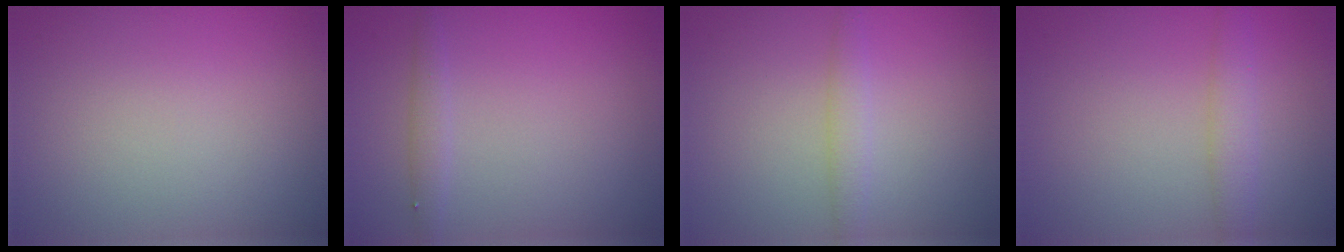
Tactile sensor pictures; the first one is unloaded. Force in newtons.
{"total": 0.7, "press": 0.7, "slide": 0.1}
{"total": 1.6, "press": 1.6, "slide": 0.0}
{"total": 2.2, "press": 2.2, "slide": 0.1}